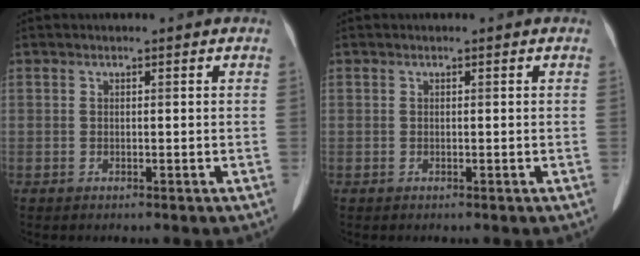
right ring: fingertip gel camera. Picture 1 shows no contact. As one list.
[{"total": 0.0}]